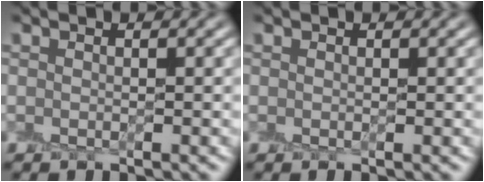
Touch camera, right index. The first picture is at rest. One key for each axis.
{"total": 0.0}